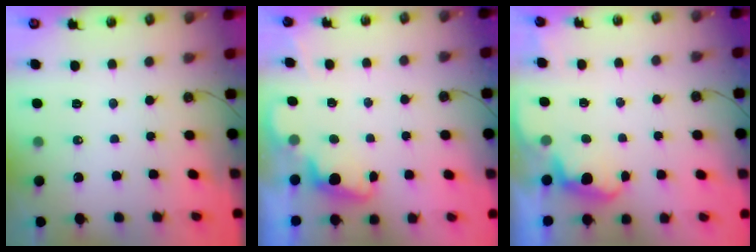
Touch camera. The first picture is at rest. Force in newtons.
{"total": 2.0, "press": 1.8, "slide": 0.9}
{"total": 2.3, "press": 2.1, "slide": 0.9}